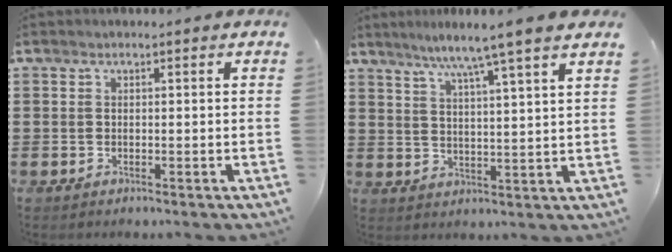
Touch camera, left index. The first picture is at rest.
{"total": 6.3, "force": [5.1, -1.2, 3.5], "torque": [-0.086, -0.023, 0.084]}